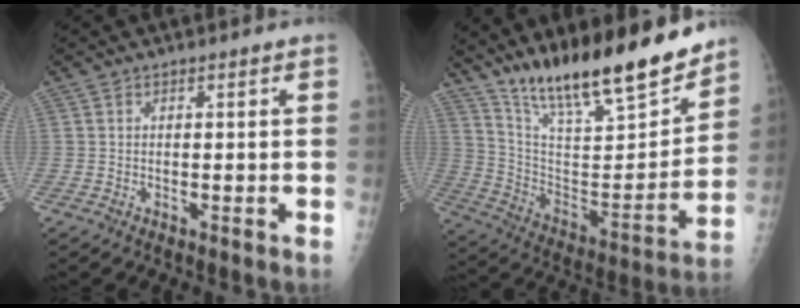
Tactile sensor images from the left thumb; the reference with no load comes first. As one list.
[{"total": 23.4, "force": [18.6, 5.4, 13.2], "torque": [-0.182, -0.095, 0.317]}]